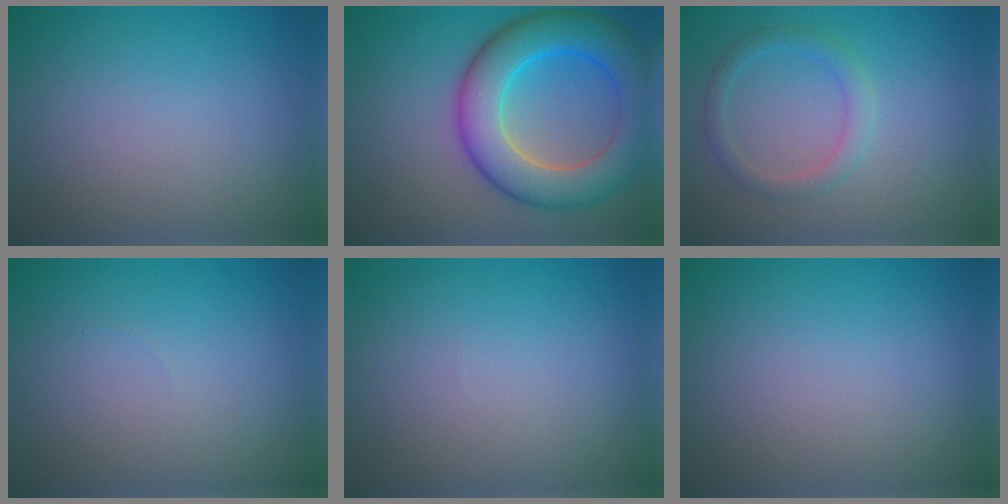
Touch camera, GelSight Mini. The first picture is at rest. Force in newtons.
{"total": 9.2, "press": 9.2, "slide": 0.4}
{"total": 2.0, "press": 2.0, "slide": 0.1}
{"total": 0.0}
{"total": 0.0}
{"total": 0.0}